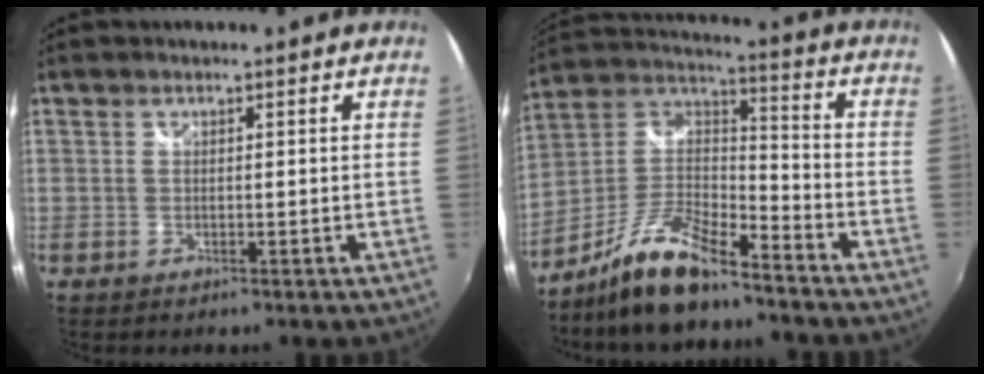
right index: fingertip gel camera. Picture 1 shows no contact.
{"total": 14.4, "force": [-10.5, 4.0, 9.0], "torque": [-0.199, 0.005, -0.199]}